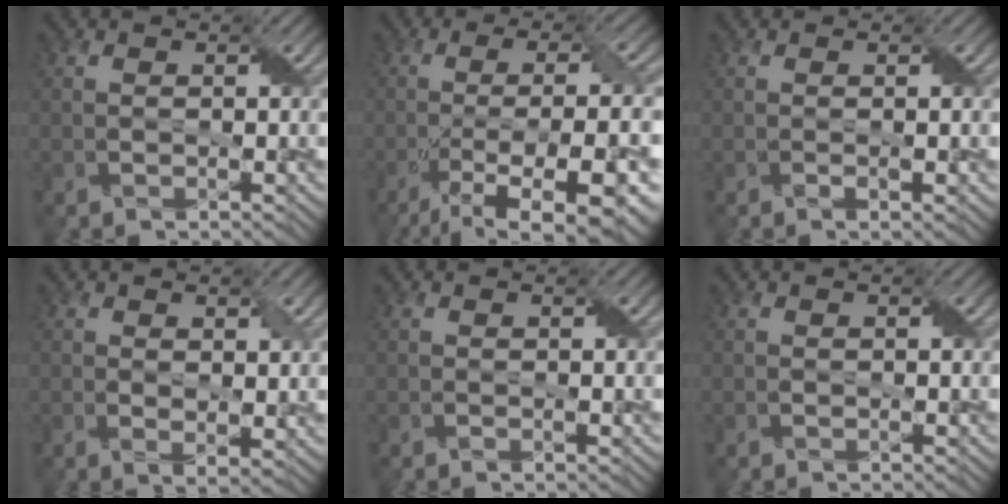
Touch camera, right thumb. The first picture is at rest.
{"total": 12.9, "force": [-5.4, 3.0, 11.4], "torque": [-0.184, -0.003, -0.075]}
{"total": 0.9, "force": [0.0, -0.2, 0.9], "torque": [-0.018, -0.001, -0.003]}
{"total": 2.6, "force": [0.9, 1.3, 2.1], "torque": [-0.047, -0.009, 0.020]}
{"total": 0.0}
{"total": 0.0}